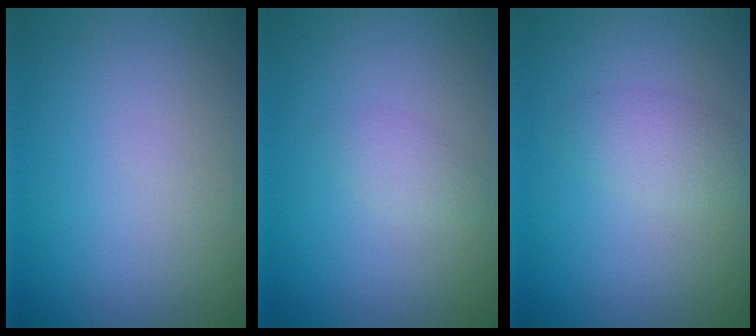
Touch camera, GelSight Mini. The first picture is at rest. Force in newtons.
{"total": 1.2, "press": 1.2, "slide": 0.1}
{"total": 1.9, "press": 1.9, "slide": 0.1}